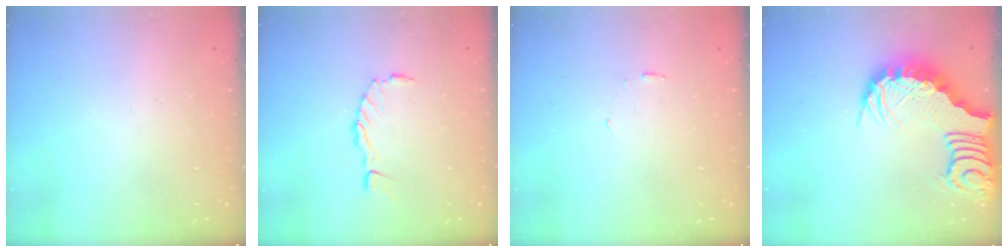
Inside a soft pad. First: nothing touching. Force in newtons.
{"total": 0.6, "press": 0.6, "slide": 0.2}
{"total": 3.7, "press": 3.6, "slide": 0.3}
{"total": 3.7, "press": 3.6, "slide": 0.7}